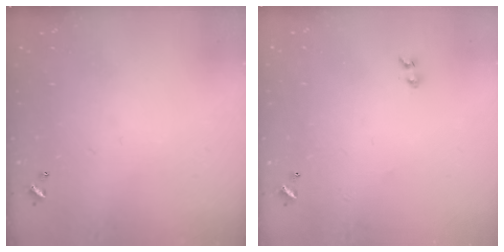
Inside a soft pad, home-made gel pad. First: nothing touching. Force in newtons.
{"total": 1.9, "press": 1.7, "slide": 0.9}